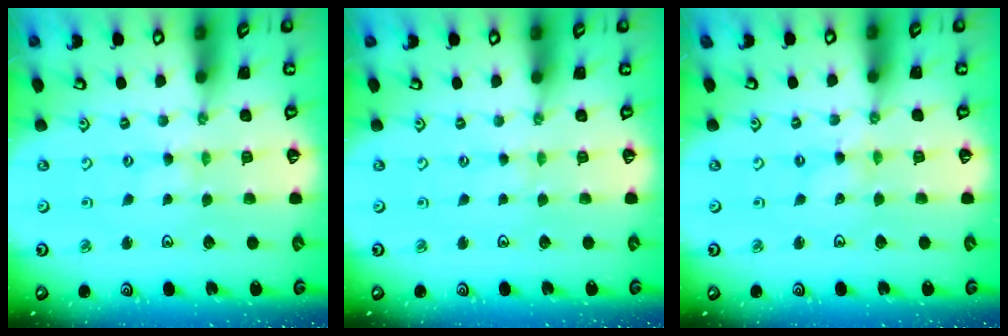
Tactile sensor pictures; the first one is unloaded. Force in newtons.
{"total": 0.7, "press": 0.6, "slide": 0.1}
{"total": 0.8, "press": 0.8, "slide": 0.2}